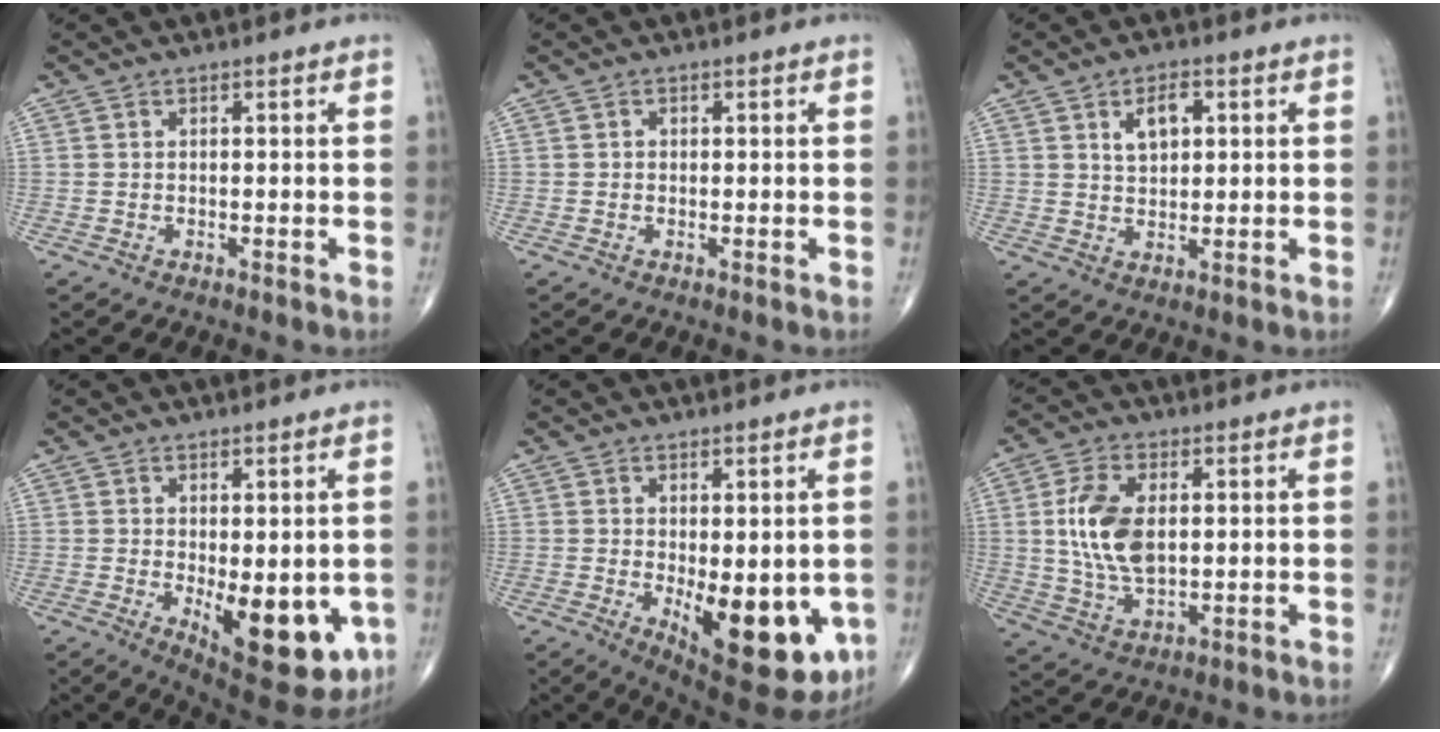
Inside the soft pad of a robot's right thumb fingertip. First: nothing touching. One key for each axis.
{"total": 0.6, "fx": 0.1, "fy": 0.5, "fz": 0.2, "tx": 0.001, "ty": 0.001, "tz": 0.000}
{"total": 5.2, "fx": 1.9, "fy": 3.0, "fz": 3.8, "tx": -0.051, "ty": -0.005, "tz": 0.033}
{"total": 15.2, "fx": -3.2, "fy": 6.8, "fz": 13.2, "tx": -0.157, "ty": -0.027, "tz": -0.024}
{"total": 16.3, "fx": -3.5, "fy": 7.2, "fz": 14.2, "tx": -0.165, "ty": -0.027, "tz": -0.027}
{"total": 11.0, "fx": 1.4, "fy": 6.0, "fz": 9.1, "tx": -0.181, "ty": -0.008, "tz": 0.031}